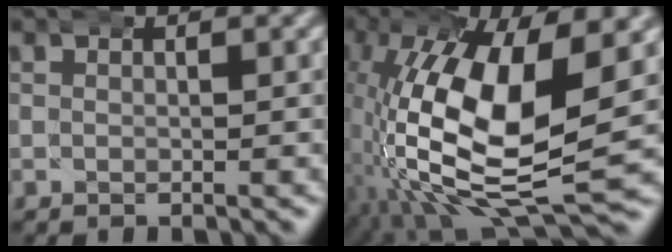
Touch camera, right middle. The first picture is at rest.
{"total": 15.7, "force": [-0.7, 7.7, 13.7], "torque": [-0.278, -0.040, 0.018]}